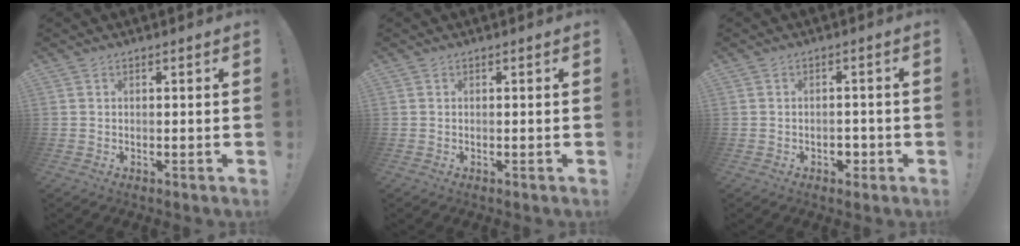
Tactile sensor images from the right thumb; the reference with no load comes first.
{"total": 0.0}
{"total": 3.1, "force": [-1.3, 2.5, 1.5], "torque": [-0.011, -0.001, -0.023]}